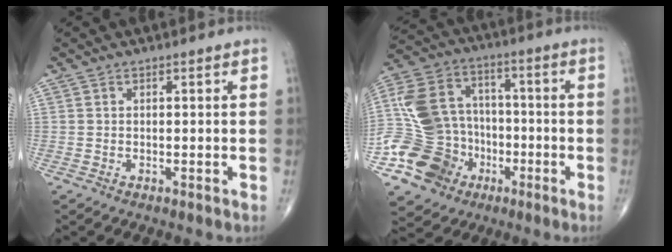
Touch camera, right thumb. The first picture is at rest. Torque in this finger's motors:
{"motor_torque": [2.38, 1.71, 1.00, -1.15, 0.55]}